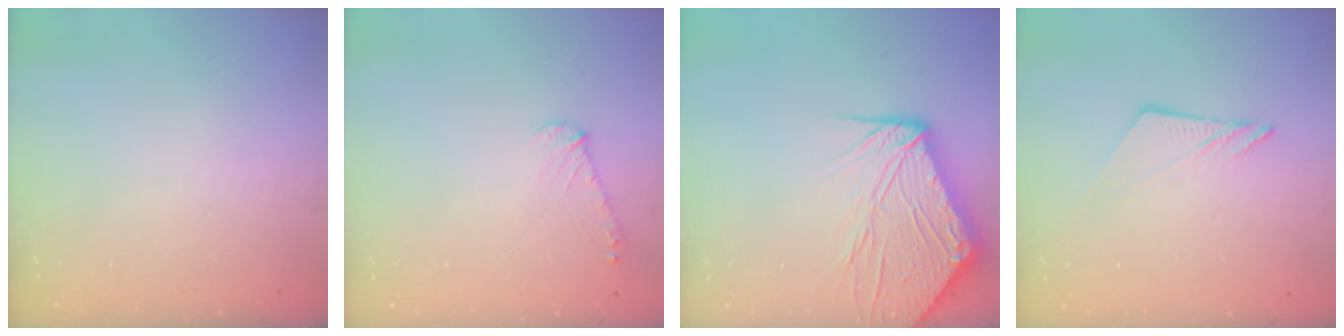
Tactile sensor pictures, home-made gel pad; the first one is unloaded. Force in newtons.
{"total": 4.8, "press": 4.7, "slide": 0.7}
{"total": 15.5, "press": 15.5, "slide": 1.5}
{"total": 7.0, "press": 7.0, "slide": 0.2}